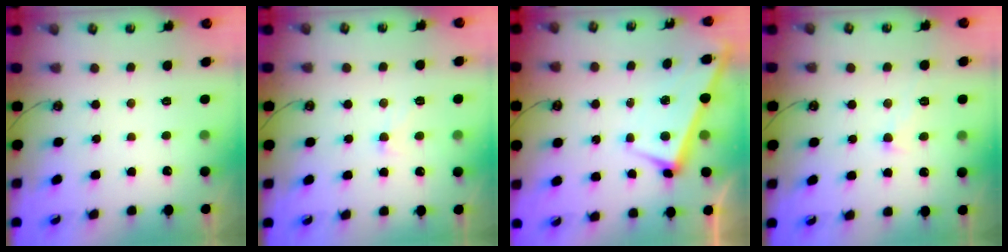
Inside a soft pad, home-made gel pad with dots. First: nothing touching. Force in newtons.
{"total": 1.6, "press": 1.5, "slide": 0.5}
{"total": 2.7, "press": 2.7, "slide": 0.4}
{"total": 0.9, "press": 0.7, "slide": 0.6}